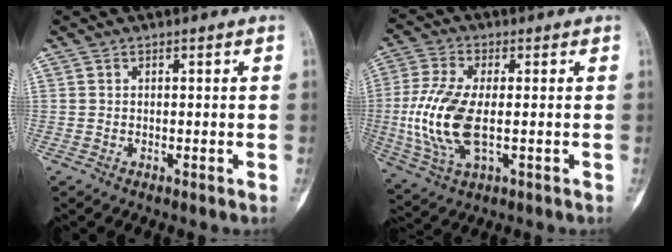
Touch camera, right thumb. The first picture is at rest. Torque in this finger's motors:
{"motor_torque": [1.71, 1.70, 0.95, -1.03, 0.38]}